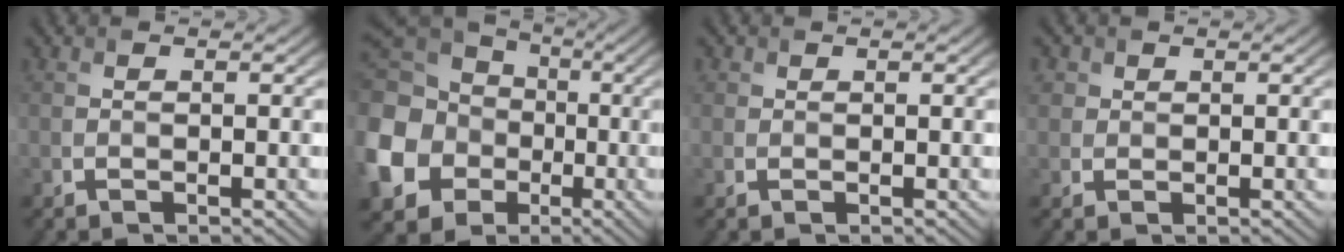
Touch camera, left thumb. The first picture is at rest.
{"total": 18.8, "force": [-3.3, 16.3, 8.8], "torque": [-0.280, -0.034, -0.090]}
{"total": 0.7, "force": [0.3, 0.6, 0.1], "torque": [0.001, -0.002, 0.006]}
{"total": 1.8, "force": [0.7, 1.6, 0.4], "torque": [-0.009, -0.006, 0.014]}